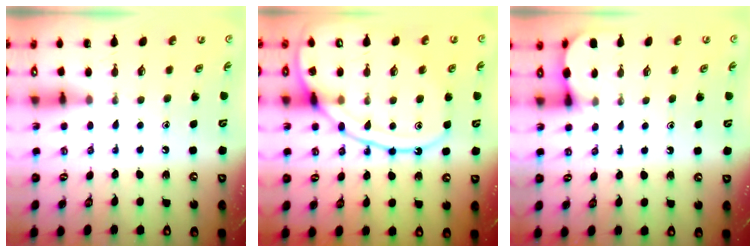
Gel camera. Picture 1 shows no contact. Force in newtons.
{"total": 15.4, "press": 15.4, "slide": 1.4}
{"total": 2.9, "press": 2.9, "slide": 0.3}